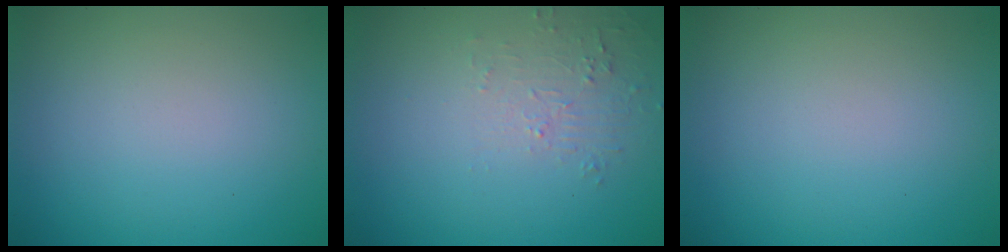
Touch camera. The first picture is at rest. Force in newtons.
{"total": 1.6, "press": 0.4, "slide": 1.6}
{"total": 0.0}